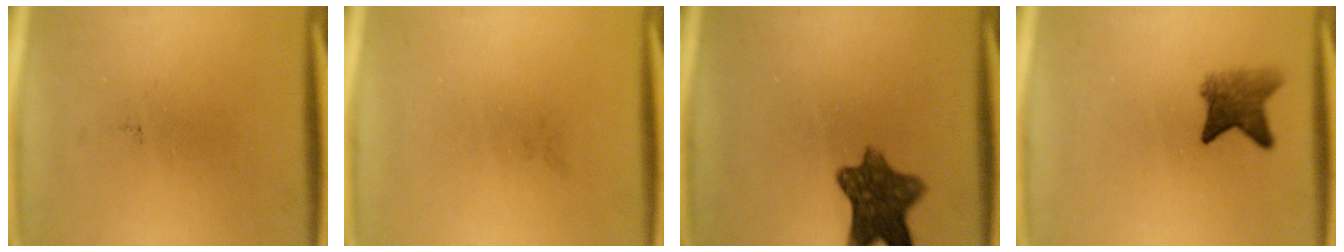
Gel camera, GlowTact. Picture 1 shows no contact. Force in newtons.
{"total": 0.0}
{"total": 9.0}
{"total": 4.3}